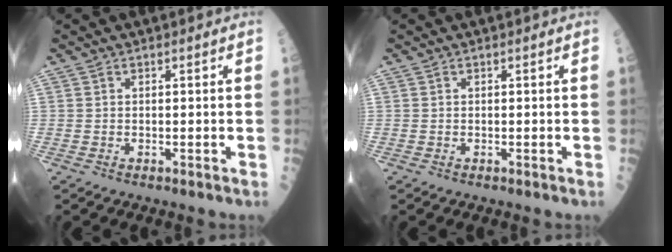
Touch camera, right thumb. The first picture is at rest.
{"total": 0.0}